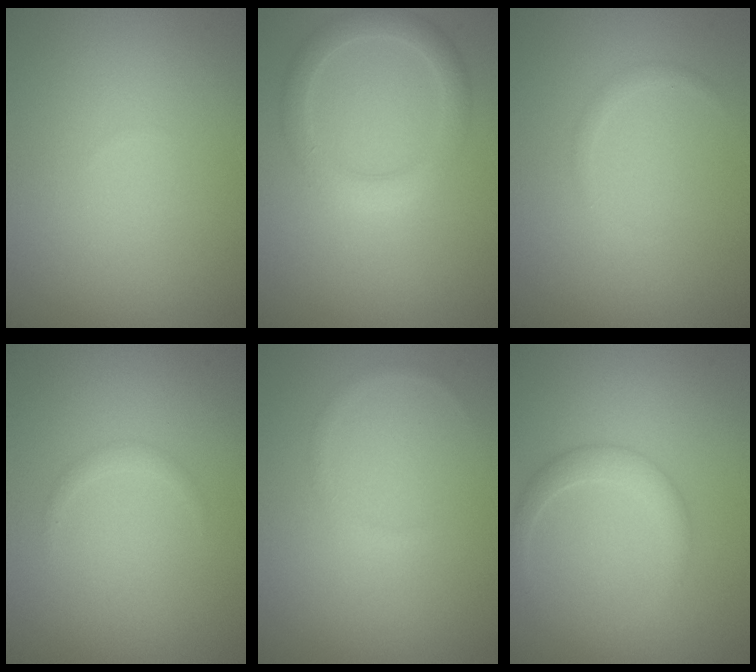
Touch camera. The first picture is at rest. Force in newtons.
{"total": 3.0, "press": 3.0, "slide": 0.2}
{"total": 0.7, "press": 0.7, "slide": 0.1}
{"total": 0.6, "press": 0.6, "slide": 0.0}
{"total": 0.6, "press": 0.6, "slide": 0.1}
{"total": 2.1, "press": 2.1, "slide": 0.1}